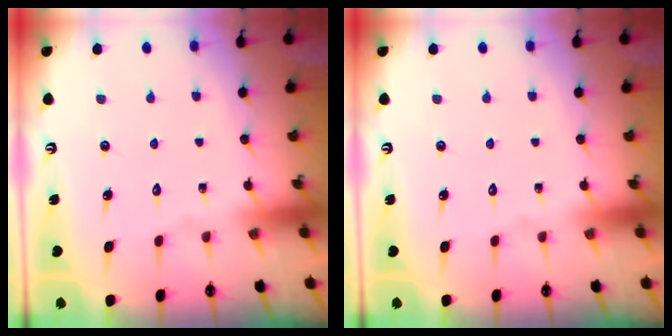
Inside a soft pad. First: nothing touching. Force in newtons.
{"total": 0.0}